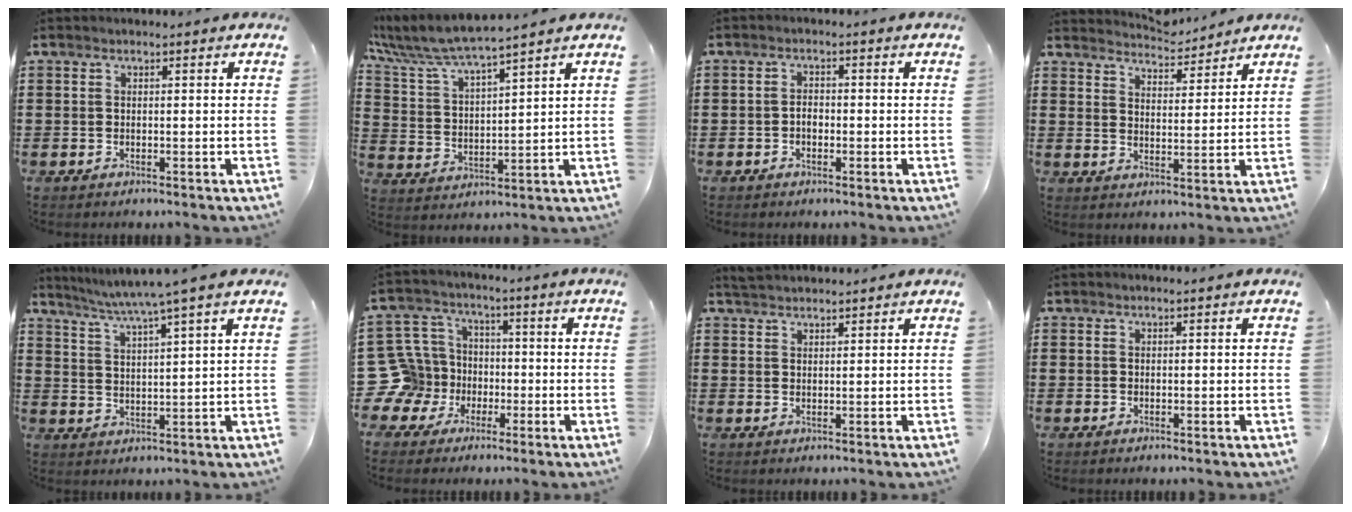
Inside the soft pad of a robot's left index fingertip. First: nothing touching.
{"total": 6.1, "force": [5.5, -0.1, 2.5], "torque": [-0.074, -0.032, 0.093]}
{"total": 1.6, "force": [-0.5, 1.0, 1.1], "torque": [-0.024, 0.003, -0.011]}
{"total": 4.6, "force": [4.5, 0.4, 0.4], "torque": [-0.027, -0.020, 0.082]}
{"total": 5.3, "force": [4.3, -1.2, 2.7], "torque": [-0.066, -0.026, 0.070]}
{"total": 10.7, "force": [-2.1, 10.1, 2.8], "torque": [-0.129, 0.011, -0.042]}
{"total": 2.1, "force": [2.1, 0.1, 0.2], "torque": [-0.008, 0.001, 0.042]}
{"total": 0.0}